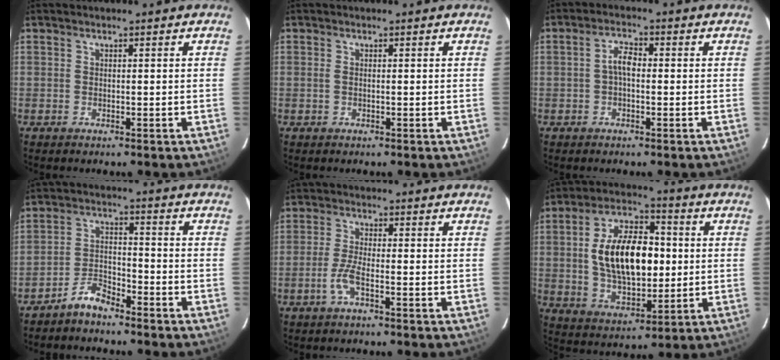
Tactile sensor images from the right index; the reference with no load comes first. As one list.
[{"total": 0.7, "force": [-0.1, 0.3, 0.6], "torque": [-0.016, 0.000, -0.003]}, {"total": 3.3, "force": [-0.3, 1.6, 2.8], "torque": [-0.057, 0.010, -0.005]}, {"total": 4.9, "force": [-4.3, 1.6, 1.5], "torque": [-0.040, 0.014, -0.082]}, {"total": 6.5, "force": [-3.0, 1.5, 5.5], "torque": [-0.123, 0.000, -0.062]}, {"total": 17.2, "force": [1.0, 9.4, 14.4], "torque": [-0.255, 0.017, 0.029]}]